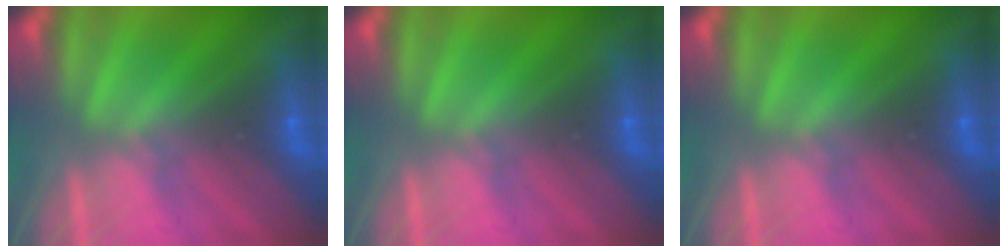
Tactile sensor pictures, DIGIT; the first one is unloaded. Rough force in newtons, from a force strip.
{"total": 0.0}
{"total": 0.0}